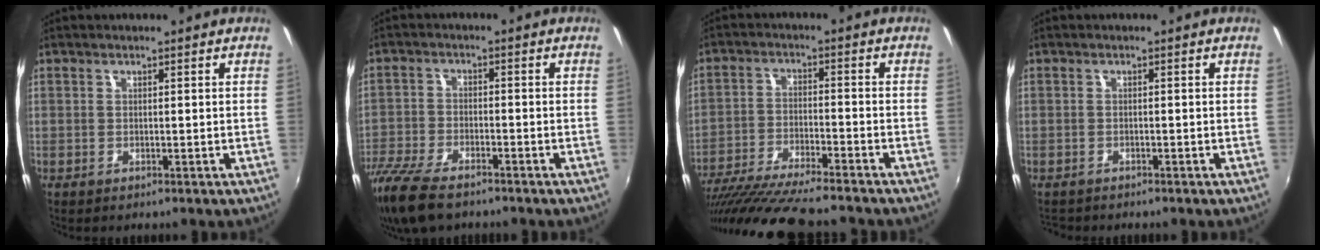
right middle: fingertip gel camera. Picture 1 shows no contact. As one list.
[{"total": 12.7, "force": [-9.8, 4.1, 6.9], "torque": [-0.171, -0.040, -0.187]}, {"total": 17.1, "force": [-14.8, 1.0, 8.5], "torque": [-0.174, -0.042, -0.252]}, {"total": 2.2, "force": [-2.1, 0.4, 0.5], "torque": [-0.019, -0.013, -0.036]}]